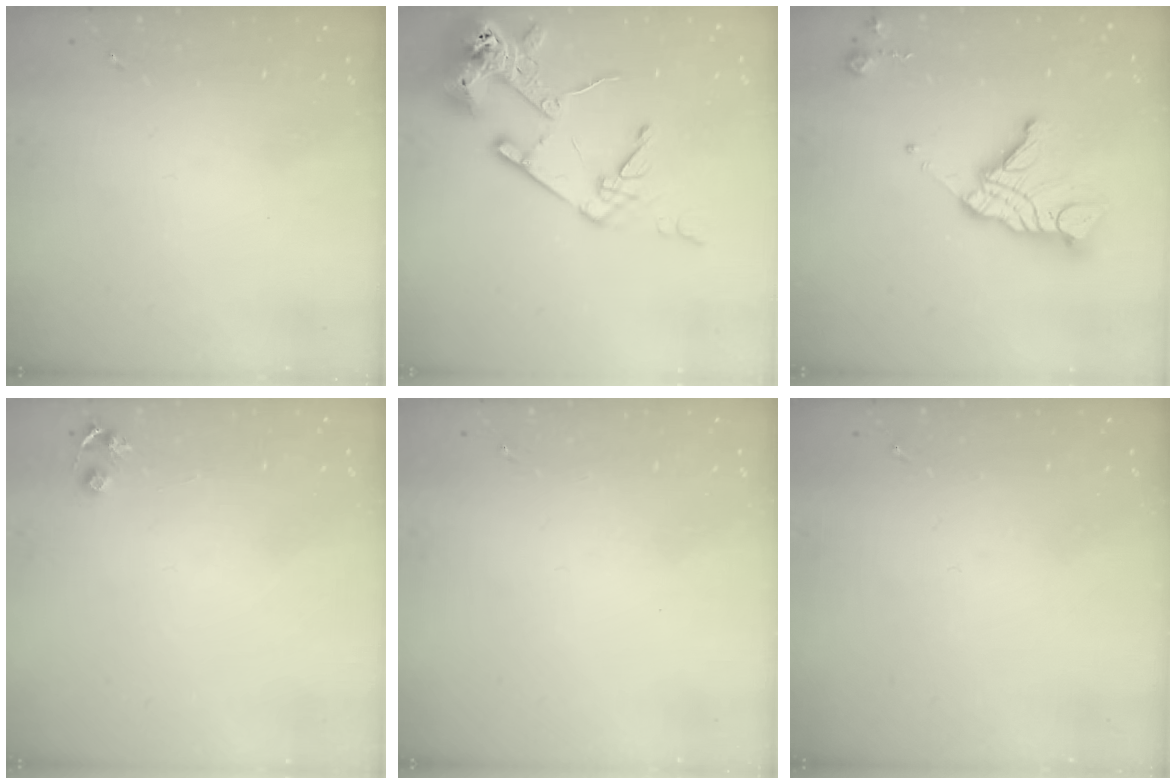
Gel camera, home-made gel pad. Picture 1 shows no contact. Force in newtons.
{"total": 17.2, "press": 17.1, "slide": 2.2}
{"total": 18.0, "press": 17.9, "slide": 1.7}
{"total": 4.8, "press": 4.8, "slide": 0.6}
{"total": 0.0}
{"total": 0.0}